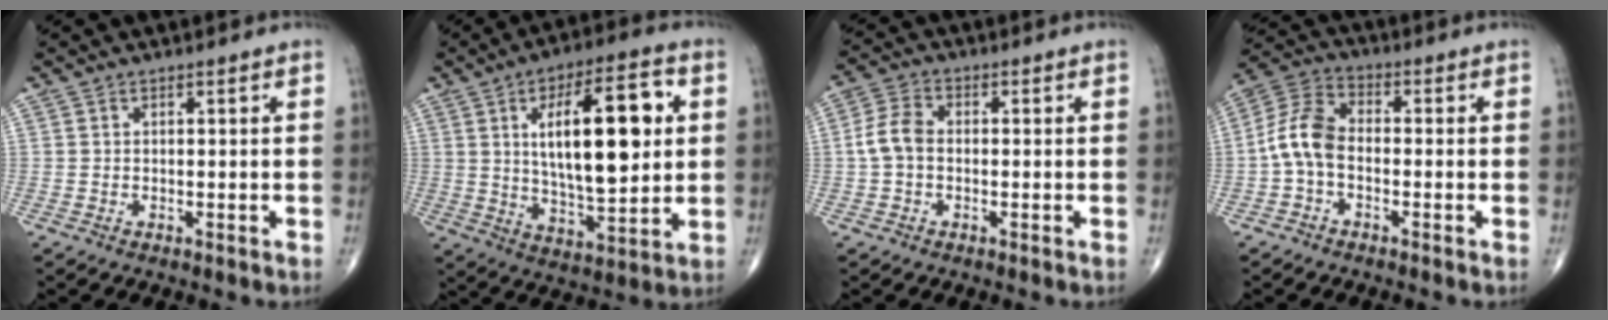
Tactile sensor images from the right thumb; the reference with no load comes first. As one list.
[{"total": 20.5, "force": [4.1, 7.8, 18.5], "torque": [-0.269, -0.006, 0.065]}, {"total": 5.4, "force": [-0.4, 3.8, 3.9], "torque": [-0.078, 0.017, -0.018]}, {"total": 8.3, "force": [-1.6, 5.2, 6.3], "torque": [-0.125, 0.029, -0.046]}]